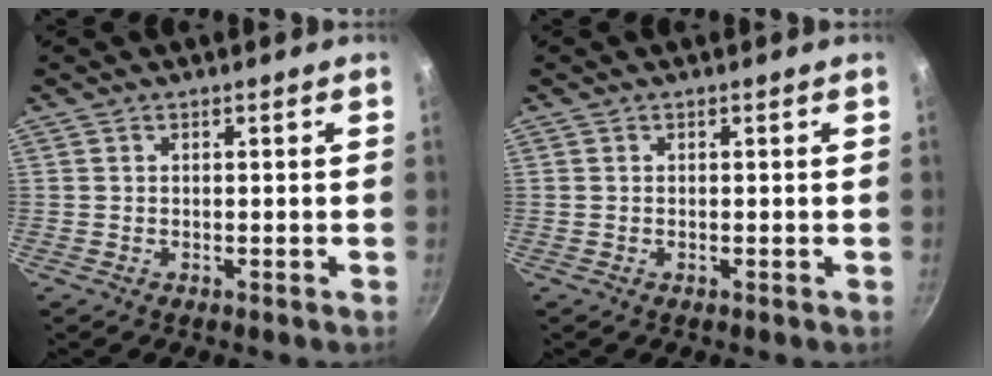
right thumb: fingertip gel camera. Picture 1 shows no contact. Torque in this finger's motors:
{"motor_torque": [0.18, 0.06, -0.01, -0.19, 0.00]}